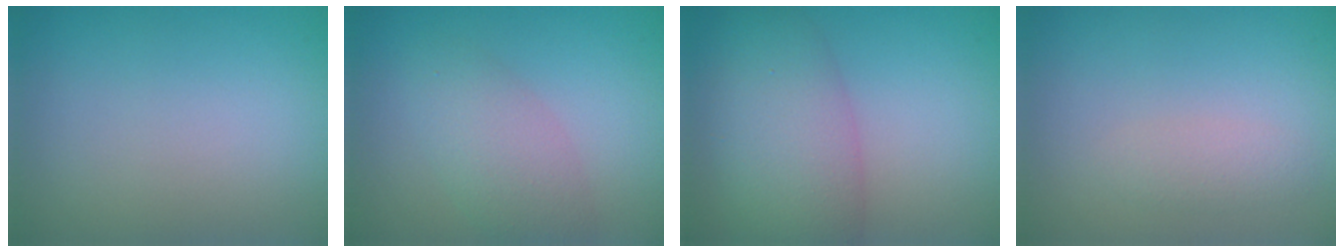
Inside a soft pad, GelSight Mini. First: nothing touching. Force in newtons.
{"total": 2.7, "press": 2.7, "slide": 0.2}
{"total": 6.6, "press": 6.6, "slide": 0.5}
{"total": 1.4, "press": 1.4, "slide": 0.1}